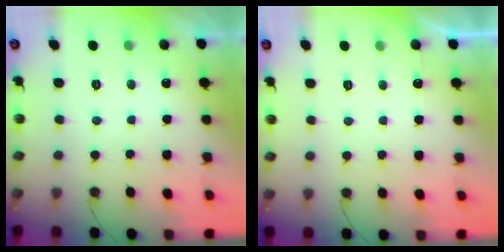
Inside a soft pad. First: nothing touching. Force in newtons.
{"total": 2.3, "press": 2.3, "slide": 0.3}